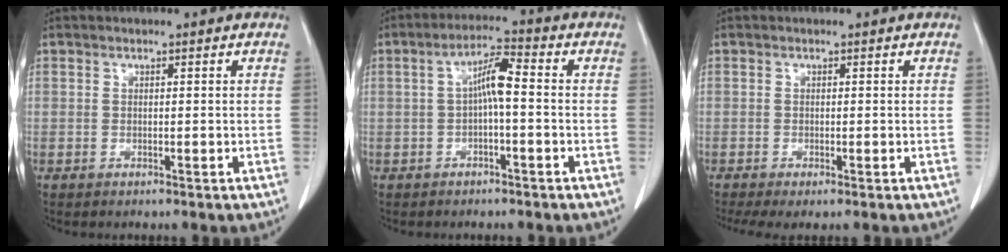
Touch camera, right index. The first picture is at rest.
{"total": 5.4, "force": [-0.3, 1.0, 5.3], "torque": [-0.100, 0.021, -0.007]}
{"total": 2.7, "force": [-1.5, 0.9, 2.1], "torque": [-0.043, -0.011, -0.028]}